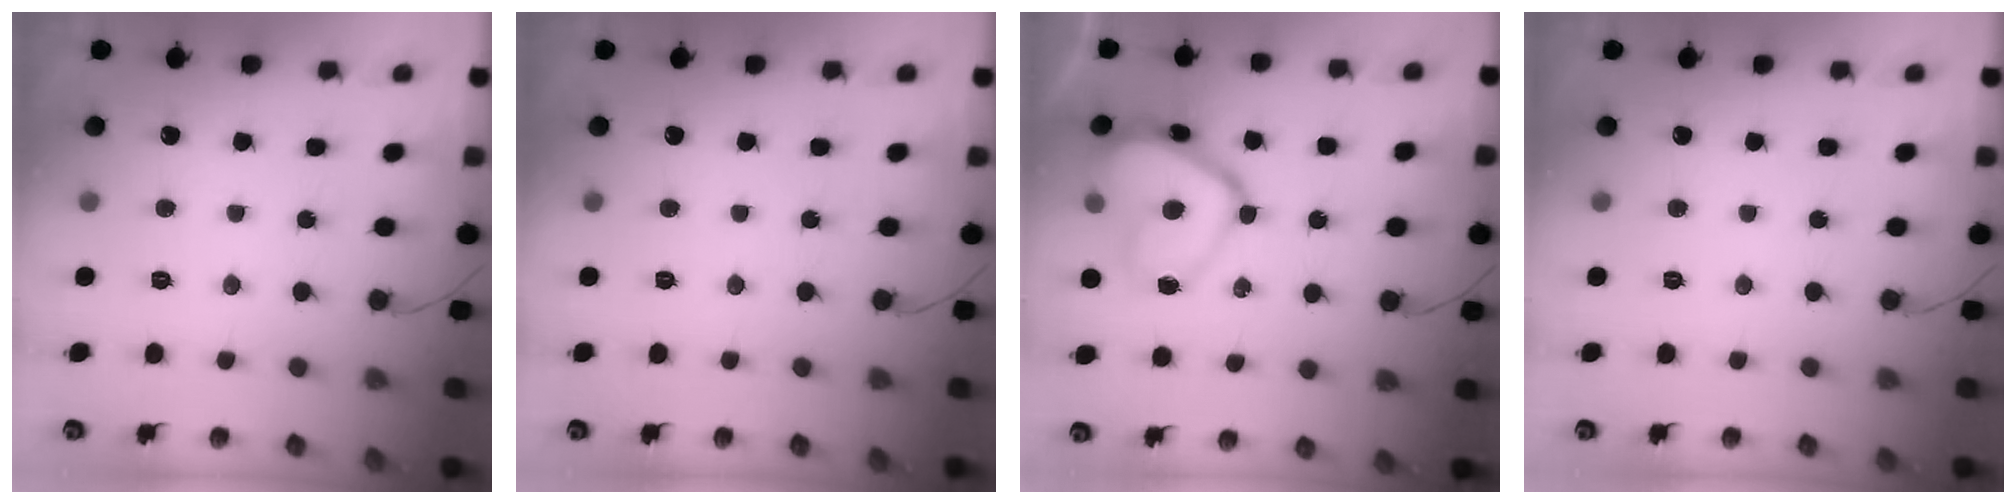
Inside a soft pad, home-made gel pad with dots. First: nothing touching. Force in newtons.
{"total": 0.0}
{"total": 14.4, "press": 14.3, "slide": 1.4}
{"total": 0.0}